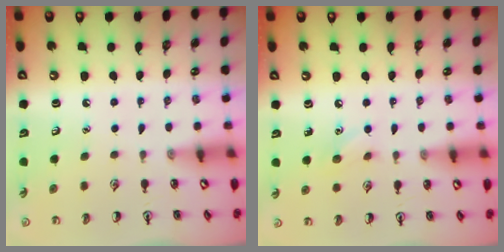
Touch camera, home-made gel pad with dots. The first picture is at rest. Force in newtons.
{"total": 5.1, "press": 4.8, "slide": 1.6}